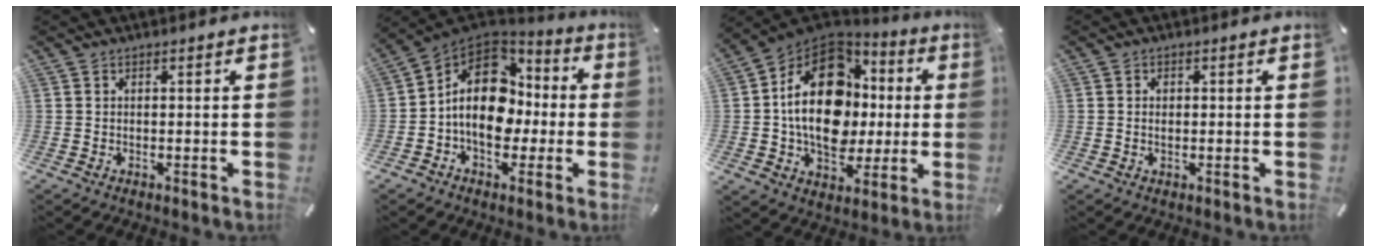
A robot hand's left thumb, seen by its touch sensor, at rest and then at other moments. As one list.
[{"total": 16.4, "force": [-0.6, 12.3, 10.8], "torque": [-0.195, 0.010, -0.012]}, {"total": 22.0, "force": [0.8, 16.2, 14.9], "torque": [-0.265, 0.005, 0.013]}, {"total": 1.5, "force": [0.1, 1.0, 1.1], "torque": [-0.016, 0.000, -0.001]}]